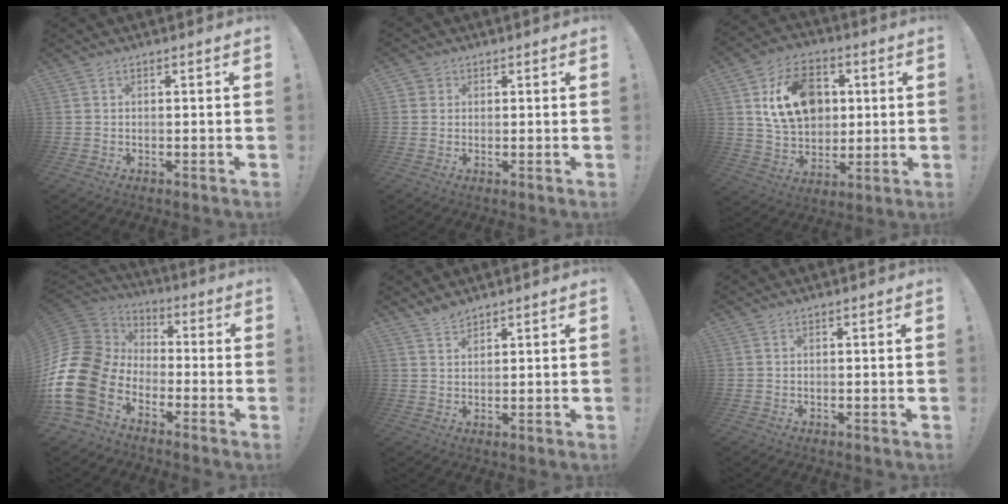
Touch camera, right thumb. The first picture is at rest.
{"total": 2.1, "force": [0.7, 1.9, 0.3], "torque": [-0.002, -0.001, 0.013]}
{"total": 17.1, "force": [4.2, 13.1, 10.2], "torque": [-0.150, -0.008, 0.084]}
{"total": 20.3, "force": [-6.2, 14.4, 12.9], "torque": [-0.274, 0.029, -0.090]}
{"total": 3.1, "force": [2.8, 0.8, 0.9], "torque": [-0.005, -0.022, 0.049]}
{"total": 0.0}